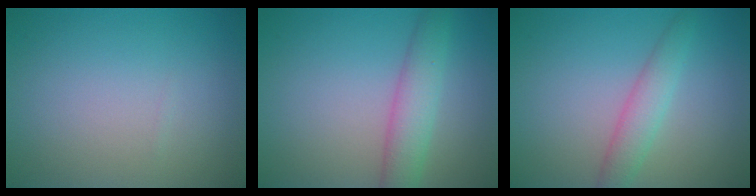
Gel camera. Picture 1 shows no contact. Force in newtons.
{"total": 3.8, "press": 3.8, "slide": 0.1}
{"total": 2.7, "press": 2.7, "slide": 0.1}